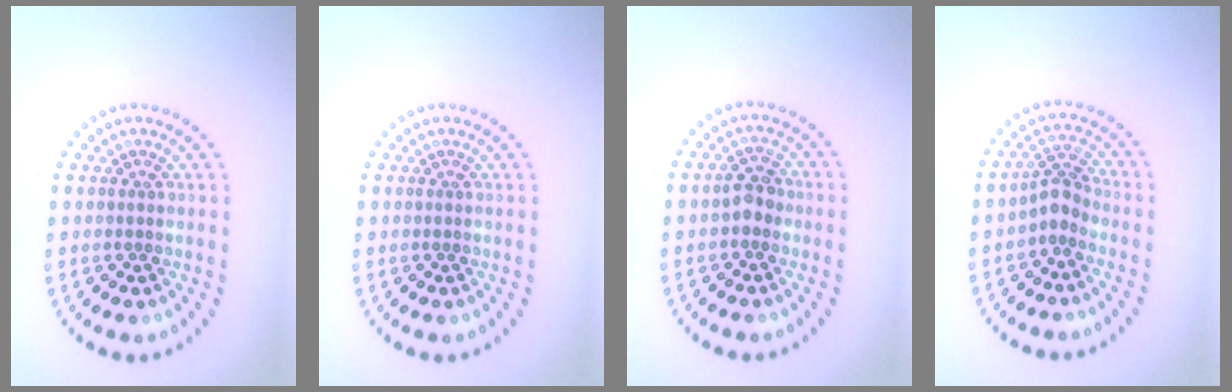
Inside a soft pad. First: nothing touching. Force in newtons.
{"total": 0.0}
{"total": 2.2, "press": 2.1, "slide": 0.5}
{"total": 2.4, "press": 1.9, "slide": 1.6}